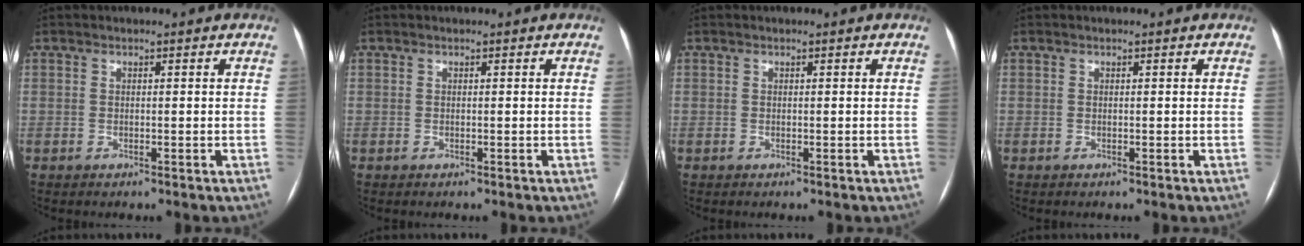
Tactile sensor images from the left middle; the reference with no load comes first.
{"total": 0.0}
{"total": 0.0}
{"total": 0.0}